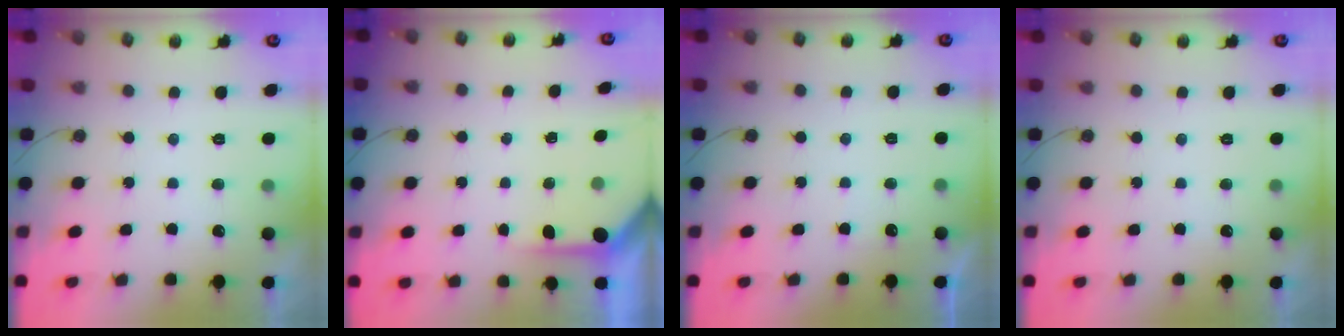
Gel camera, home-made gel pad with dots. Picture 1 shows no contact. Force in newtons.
{"total": 3.8, "press": 3.8, "slide": 0.2}
{"total": 2.8, "press": 2.8, "slide": 0.5}
{"total": 0.0}